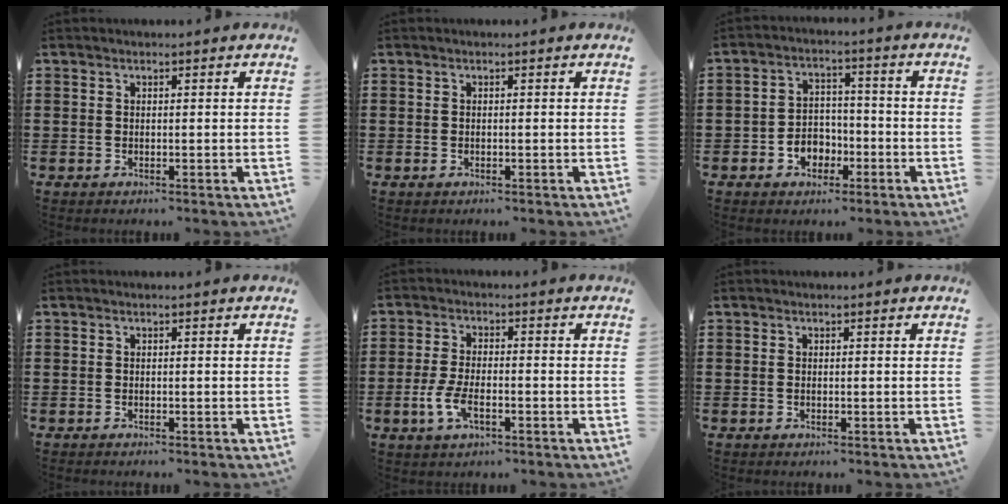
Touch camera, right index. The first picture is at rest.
{"total": 0.0}
{"total": 4.6, "force": [-2.2, 3.6, 1.8], "torque": [-0.030, 0.007, -0.045]}
{"total": 0.0}
{"total": 4.7, "force": [-1.7, 2.1, 3.8], "torque": [-0.085, -0.001, -0.036]}
{"total": 0.0}